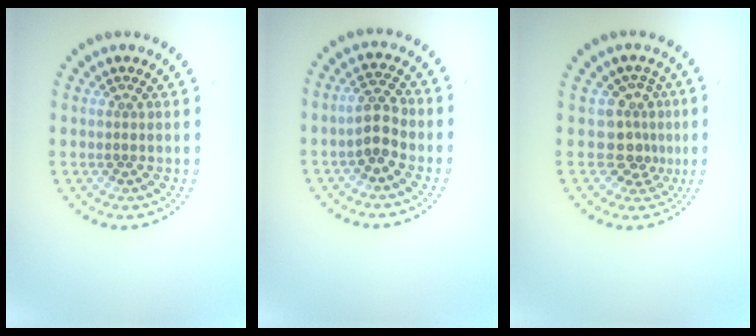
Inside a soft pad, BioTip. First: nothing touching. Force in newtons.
{"total": 2.6, "press": 2.5, "slide": 0.8}
{"total": 3.1, "press": 2.2, "slide": 2.2}